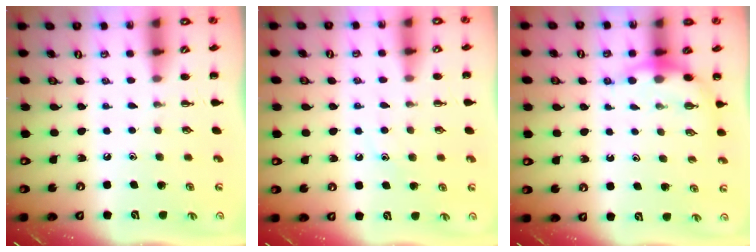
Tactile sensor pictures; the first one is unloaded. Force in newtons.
{"total": 8.0, "press": 7.9, "slide": 1.4}
{"total": 5.4, "press": 5.4, "slide": 0.6}